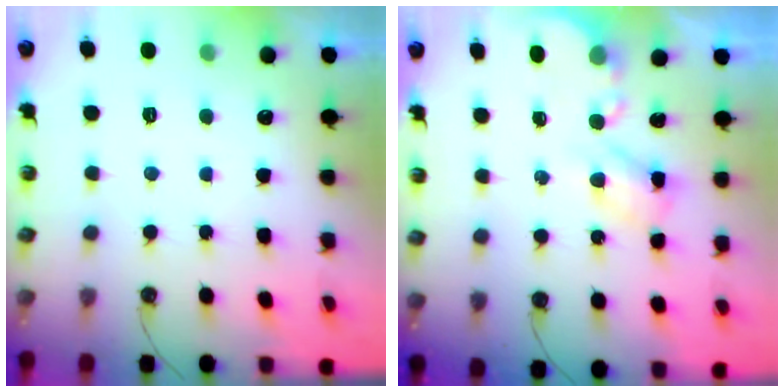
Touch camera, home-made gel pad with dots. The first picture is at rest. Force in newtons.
{"total": 4.4, "press": 4.3, "slide": 0.7}